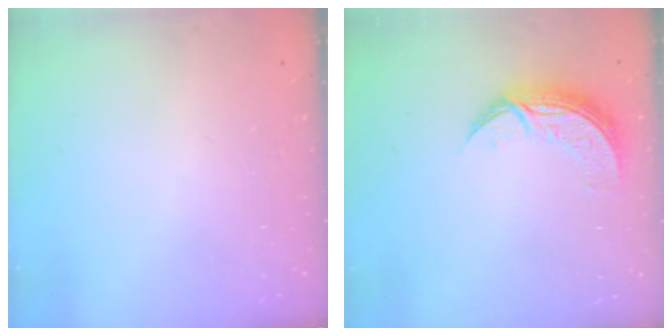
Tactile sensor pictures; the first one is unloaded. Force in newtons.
{"total": 8.4, "press": 8.4, "slide": 0.4}